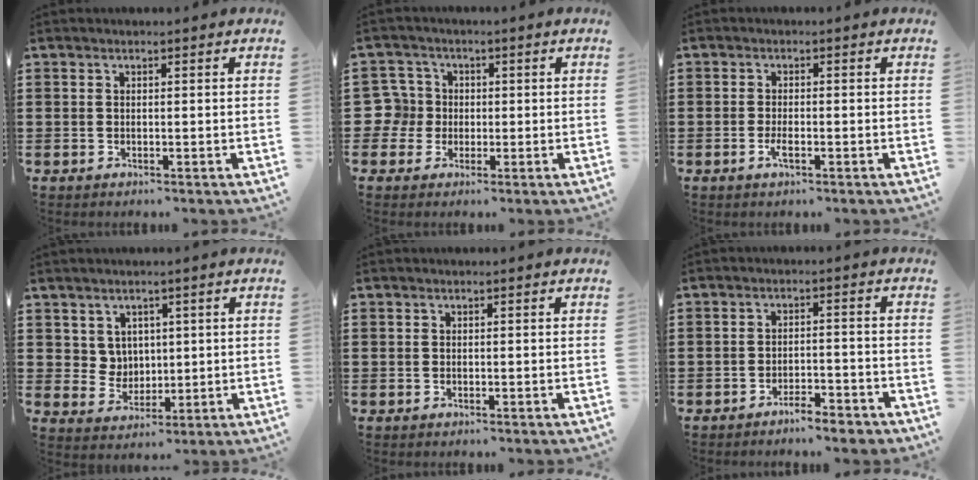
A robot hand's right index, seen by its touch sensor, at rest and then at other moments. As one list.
[{"total": 5.3, "force": [-0.4, 5.1, 1.2], "torque": [-0.056, 0.011, -0.010]}, {"total": 2.0, "force": [-0.9, 0.4, 1.8], "torque": [-0.039, -0.006, -0.019]}, {"total": 4.2, "force": [2.3, 3.5, 0.7], "torque": [-0.032, 0.006, 0.043]}, {"total": 0.0}, {"total": 3.6, "force": [-3.4, 0.2, 1.0], "torque": [-0.018, 0.004, -0.069]}]